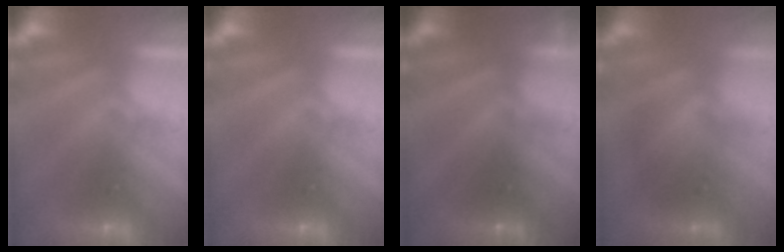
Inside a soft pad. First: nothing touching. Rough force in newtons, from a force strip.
{"total": 0.0}
{"total": 2.4}
{"total": 2.1}